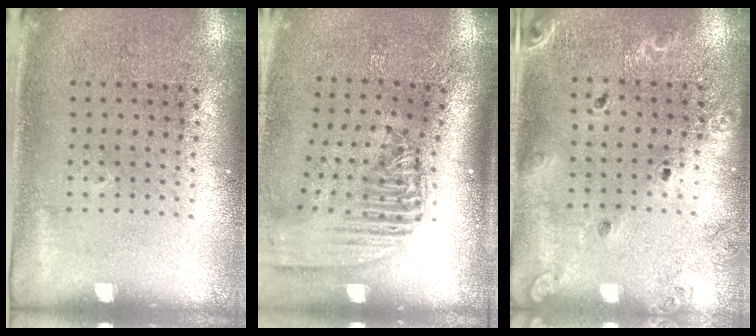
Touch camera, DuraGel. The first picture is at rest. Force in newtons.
{"total": 2.4, "press": 1.8, "slide": 1.5}
{"total": 1.5, "press": 1.4, "slide": 0.2}